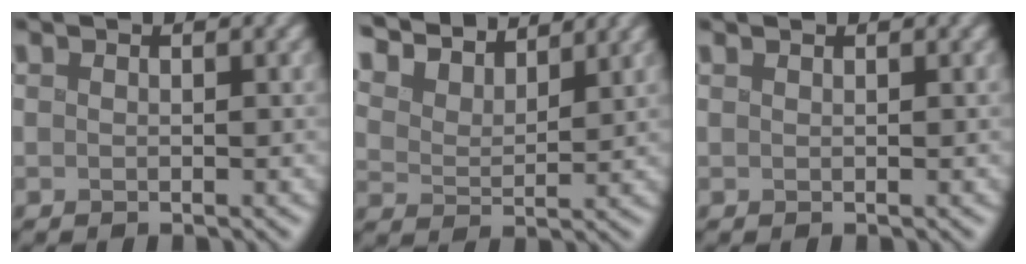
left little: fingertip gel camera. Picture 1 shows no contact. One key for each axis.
{"total": 8.3, "fx": 7.3, "fy": 2.3, "fz": 3.2, "tx": -0.096, "ty": 0.010, "tz": 0.116}
{"total": 0.0}